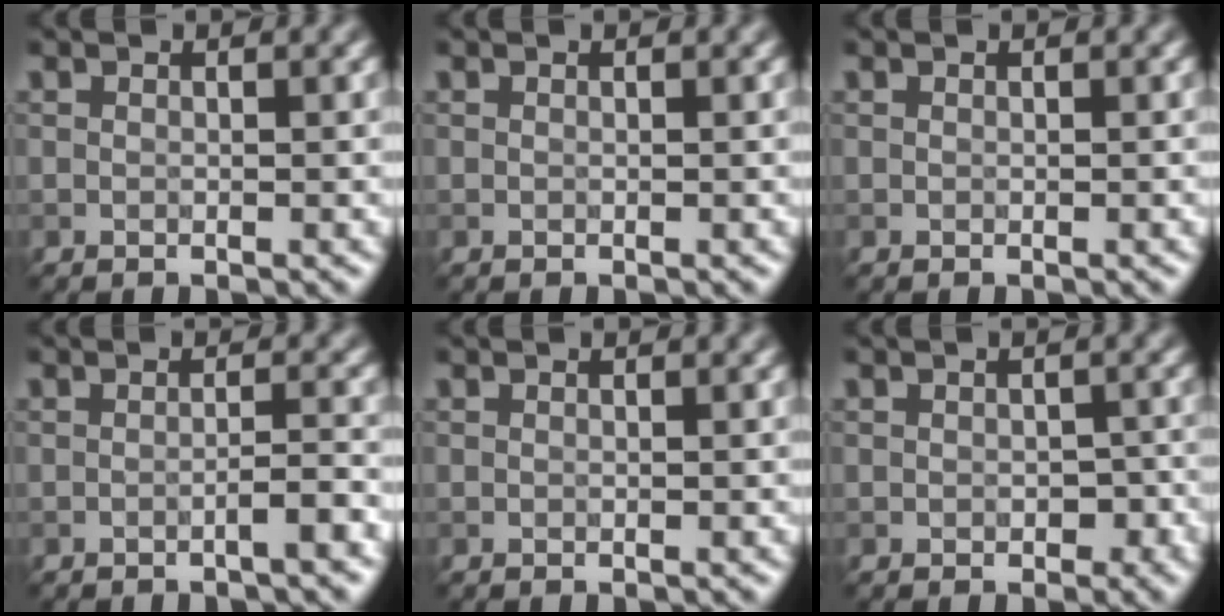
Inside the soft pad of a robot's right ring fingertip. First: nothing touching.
{"total": 0.0}
{"total": 0.0}
{"total": 1.8, "force": [-0.8, 0.3, 1.6], "torque": [-0.019, 0.005, -0.019]}
{"total": 0.0}
{"total": 1.7, "force": [-0.5, 1.1, 1.2], "torque": [-0.017, -0.006, -0.006]}